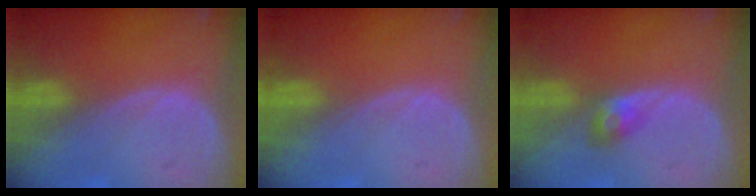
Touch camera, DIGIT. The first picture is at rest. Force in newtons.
{"total": 0.0}
{"total": 3.0, "press": 2.6, "slide": 1.4}